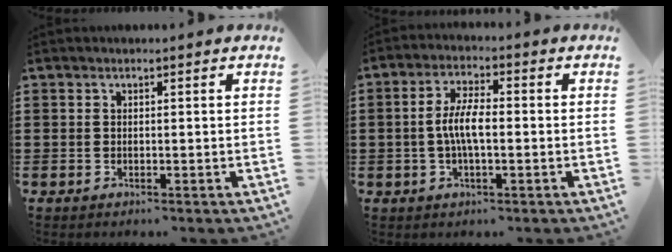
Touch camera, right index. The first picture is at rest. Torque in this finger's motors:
{"motor_torque": [0.28, -0.20, 0.40, 0.09]}